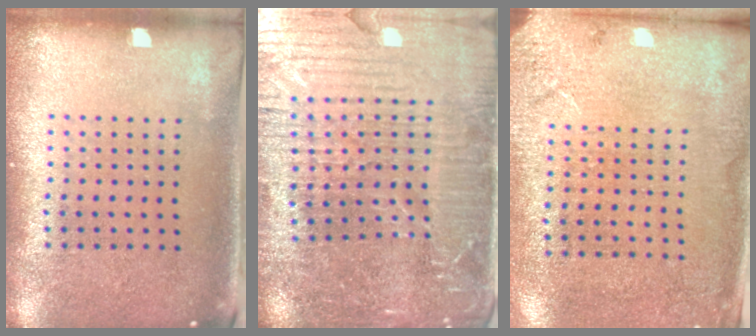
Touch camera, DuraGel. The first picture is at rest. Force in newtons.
{"total": 4.7, "press": 4.4, "slide": 1.5}
{"total": 2.6, "press": 2.4, "slide": 1.1}